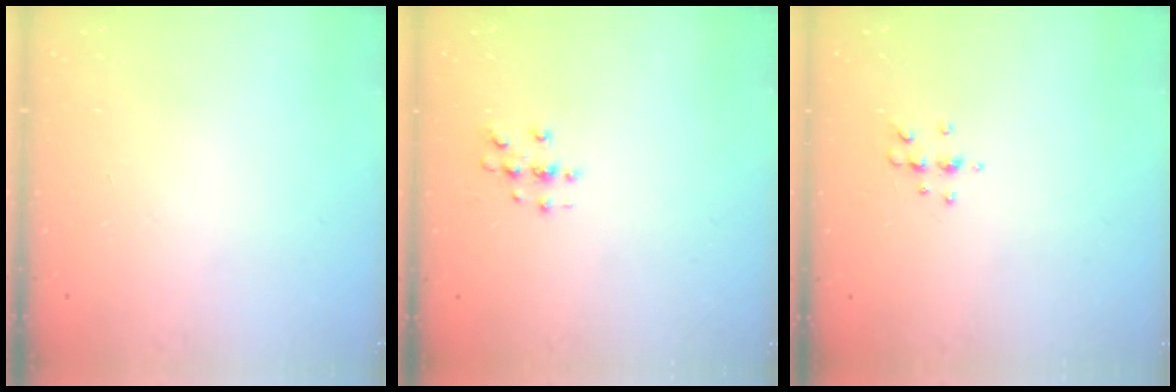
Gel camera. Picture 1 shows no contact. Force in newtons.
{"total": 3.0, "press": 3.0, "slide": 0.3}
{"total": 4.7, "press": 4.6, "slide": 1.1}